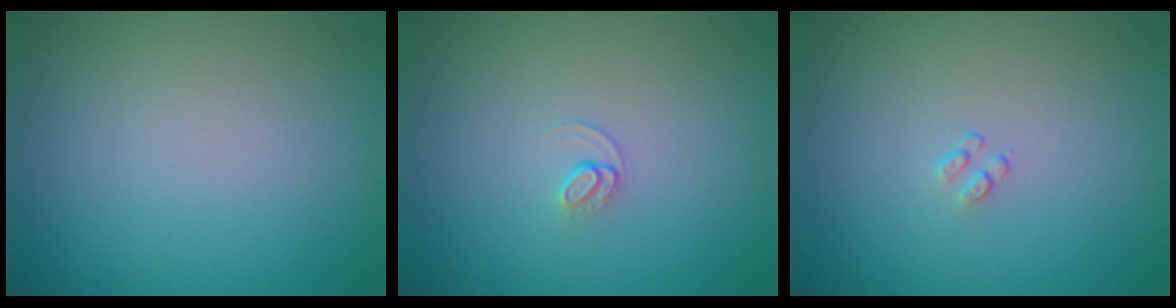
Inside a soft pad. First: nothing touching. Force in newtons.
{"total": 0.9, "press": 0.4, "slide": 0.8}
{"total": 0.6, "press": 0.4, "slide": 0.5}